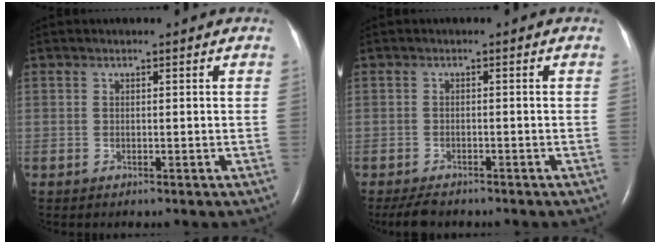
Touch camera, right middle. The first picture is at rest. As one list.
[{"total": 3.9, "force": [-3.3, 1.3, 1.7], "torque": [-0.034, -0.009, -0.052]}]